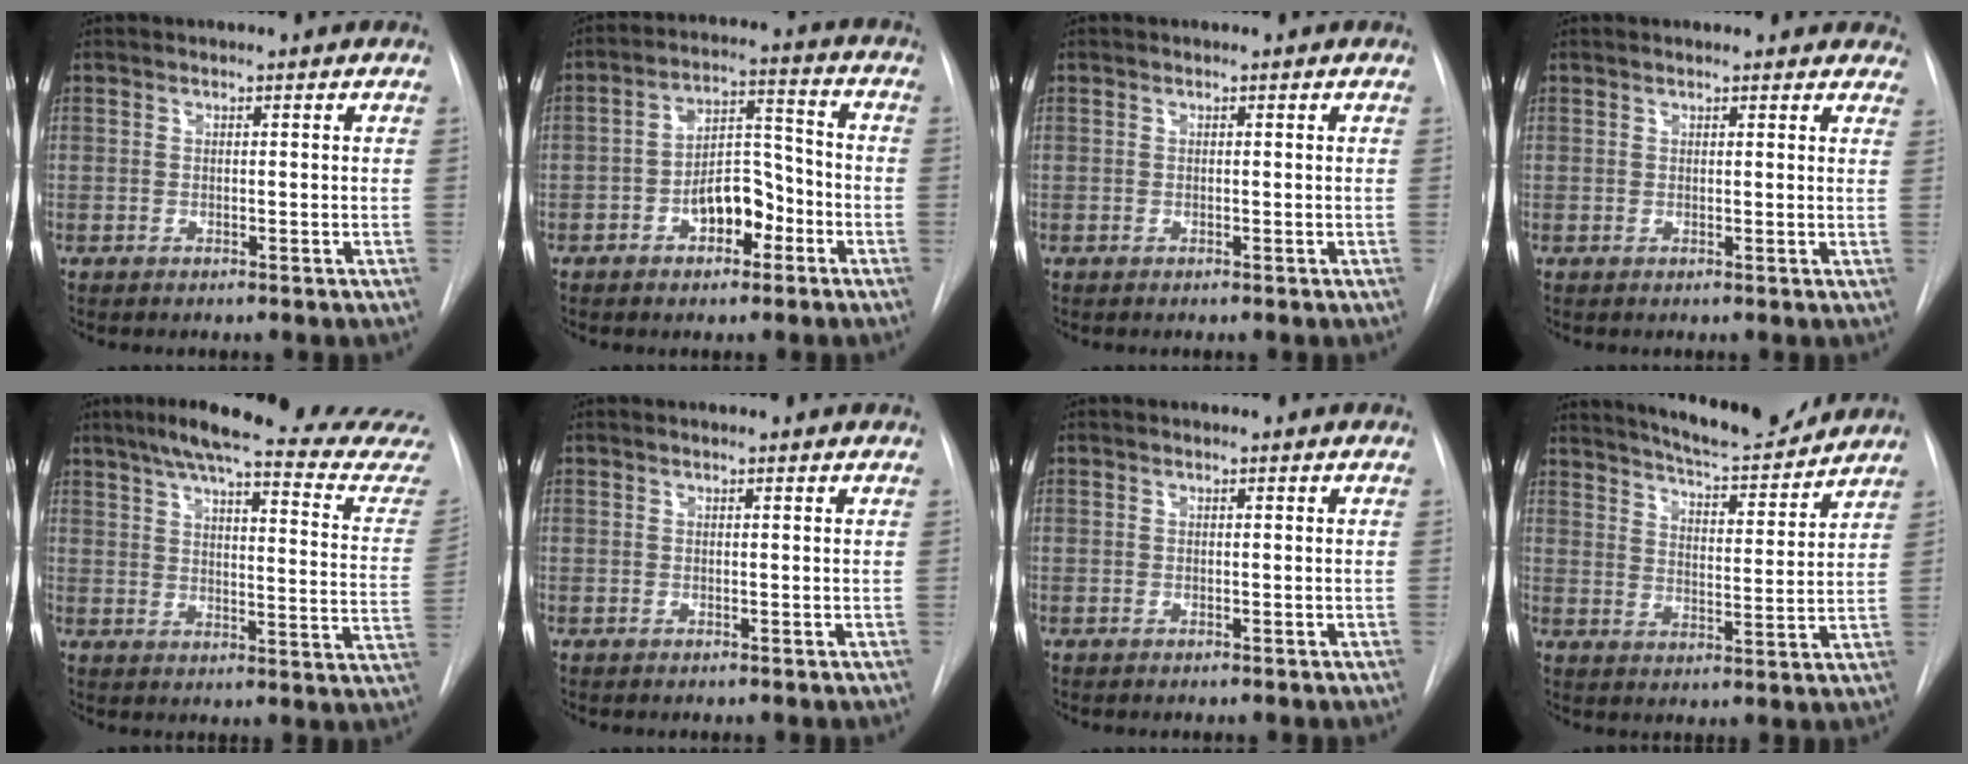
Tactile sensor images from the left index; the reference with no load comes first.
{"total": 8.3, "force": [-5.0, 3.9, 5.3], "torque": [-0.089, 0.025, -0.079]}
{"total": 0.0}
{"total": 7.2, "force": [6.3, 2.4, 2.5], "torque": [-0.008, 0.006, 0.052]}
{"total": 25.6, "force": [22.8, 0.7, 11.6], "torque": [-0.164, -0.080, 0.269]}
{"total": 1.0, "force": [0.8, 0.0, 0.5], "torque": [-0.009, 0.014, 0.002]}
{"total": 0.7, "force": [-0.7, -0.2, 0.0], "torque": [-0.004, 0.008, -0.011]}
{"total": 13.4, "force": [12.4, 1.6, 5.0], "torque": [-0.080, -0.017, 0.175]}